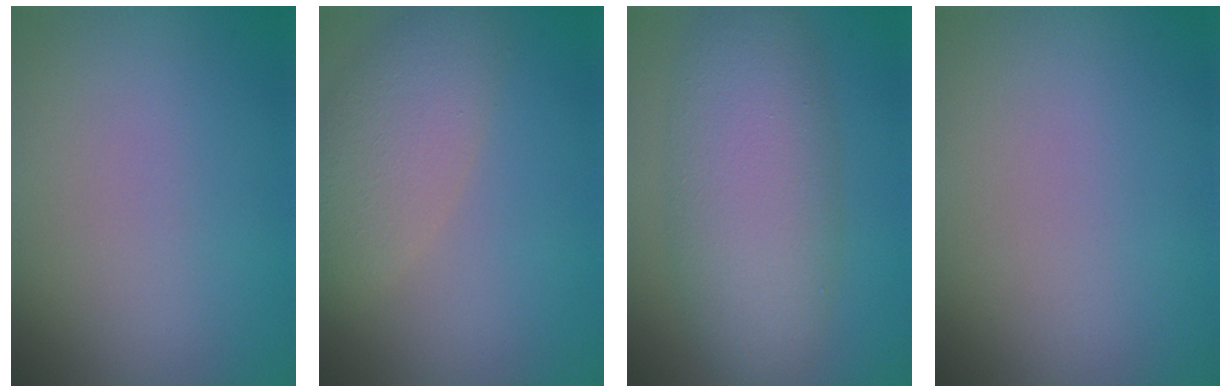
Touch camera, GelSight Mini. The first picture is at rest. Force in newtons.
{"total": 4.9, "press": 4.9, "slide": 0.3}
{"total": 7.5, "press": 7.5, "slide": 0.3}
{"total": 0.0}